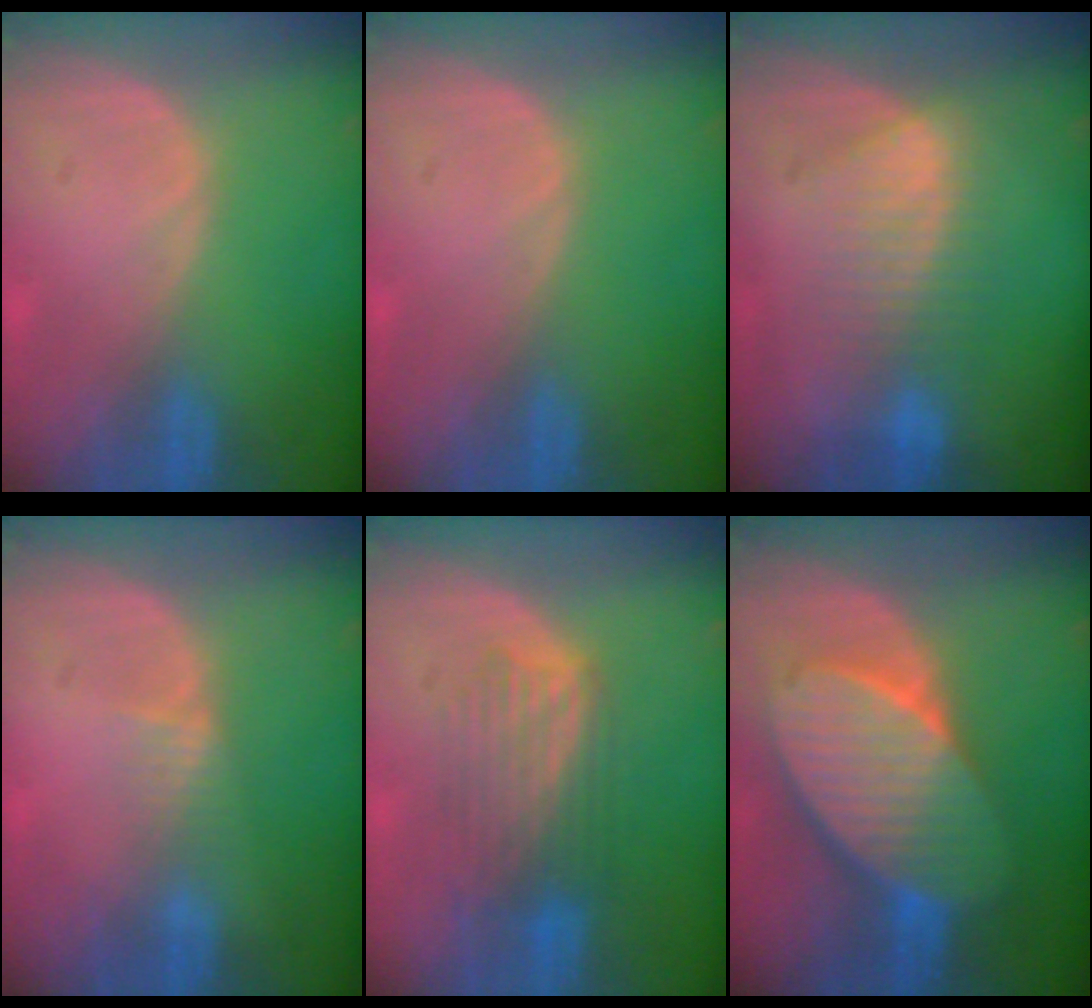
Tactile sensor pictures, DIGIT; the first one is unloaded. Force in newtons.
{"total": 0.0}
{"total": 6.8, "press": 6.8, "slide": 0.0}
{"total": 1.8, "press": 1.5, "slide": 1.0}
{"total": 6.1, "press": 6.1, "slide": 0.6}
{"total": 10.6, "press": 10.6, "slide": 0.7}